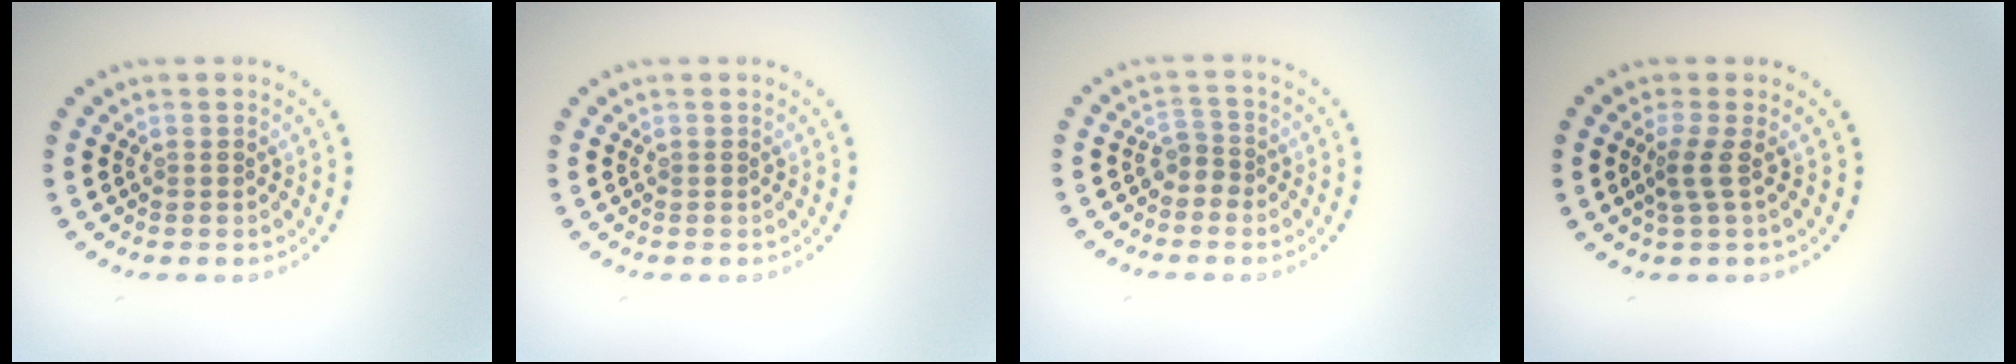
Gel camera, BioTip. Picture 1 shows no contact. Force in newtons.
{"total": 0.0}
{"total": 1.8, "press": 1.1, "slide": 1.3}
{"total": 1.9, "press": 1.2, "slide": 1.4}